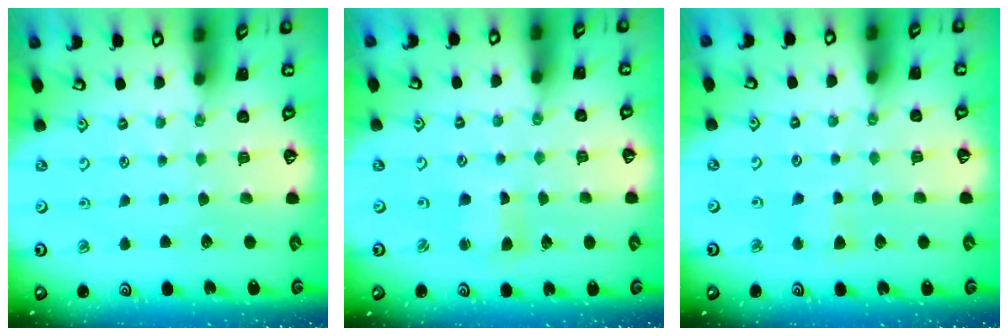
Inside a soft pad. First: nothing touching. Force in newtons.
{"total": 2.7, "press": 2.7, "slide": 0.3}
{"total": 2.8, "press": 2.8, "slide": 0.5}